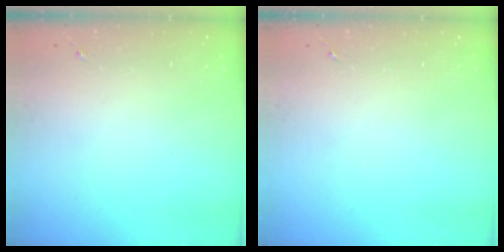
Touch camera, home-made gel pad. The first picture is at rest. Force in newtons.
{"total": 0.0}